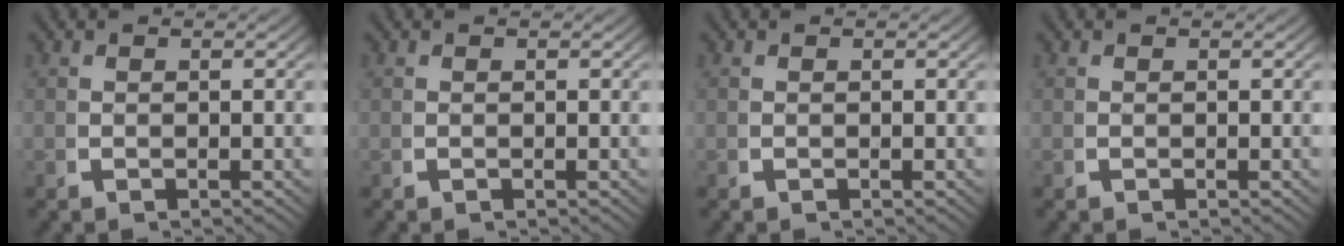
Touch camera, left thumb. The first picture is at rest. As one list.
[{"total": 0.0}, {"total": 0.0}, {"total": 0.0}]